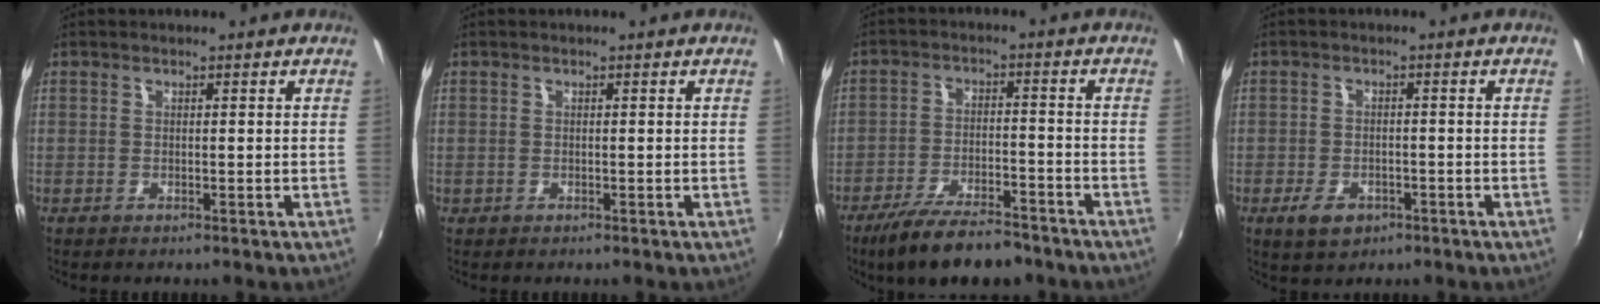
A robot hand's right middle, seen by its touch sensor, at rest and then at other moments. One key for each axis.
{"total": 0.0}
{"total": 12.6, "fx": -10.0, "fy": 3.5, "fz": 6.7, "tx": -0.143, "ty": -0.017, "tz": -0.165}
{"total": 4.8, "fx": -2.6, "fy": 2.9, "fz": 2.8, "tx": -0.069, "ty": -0.008, "tz": -0.042}